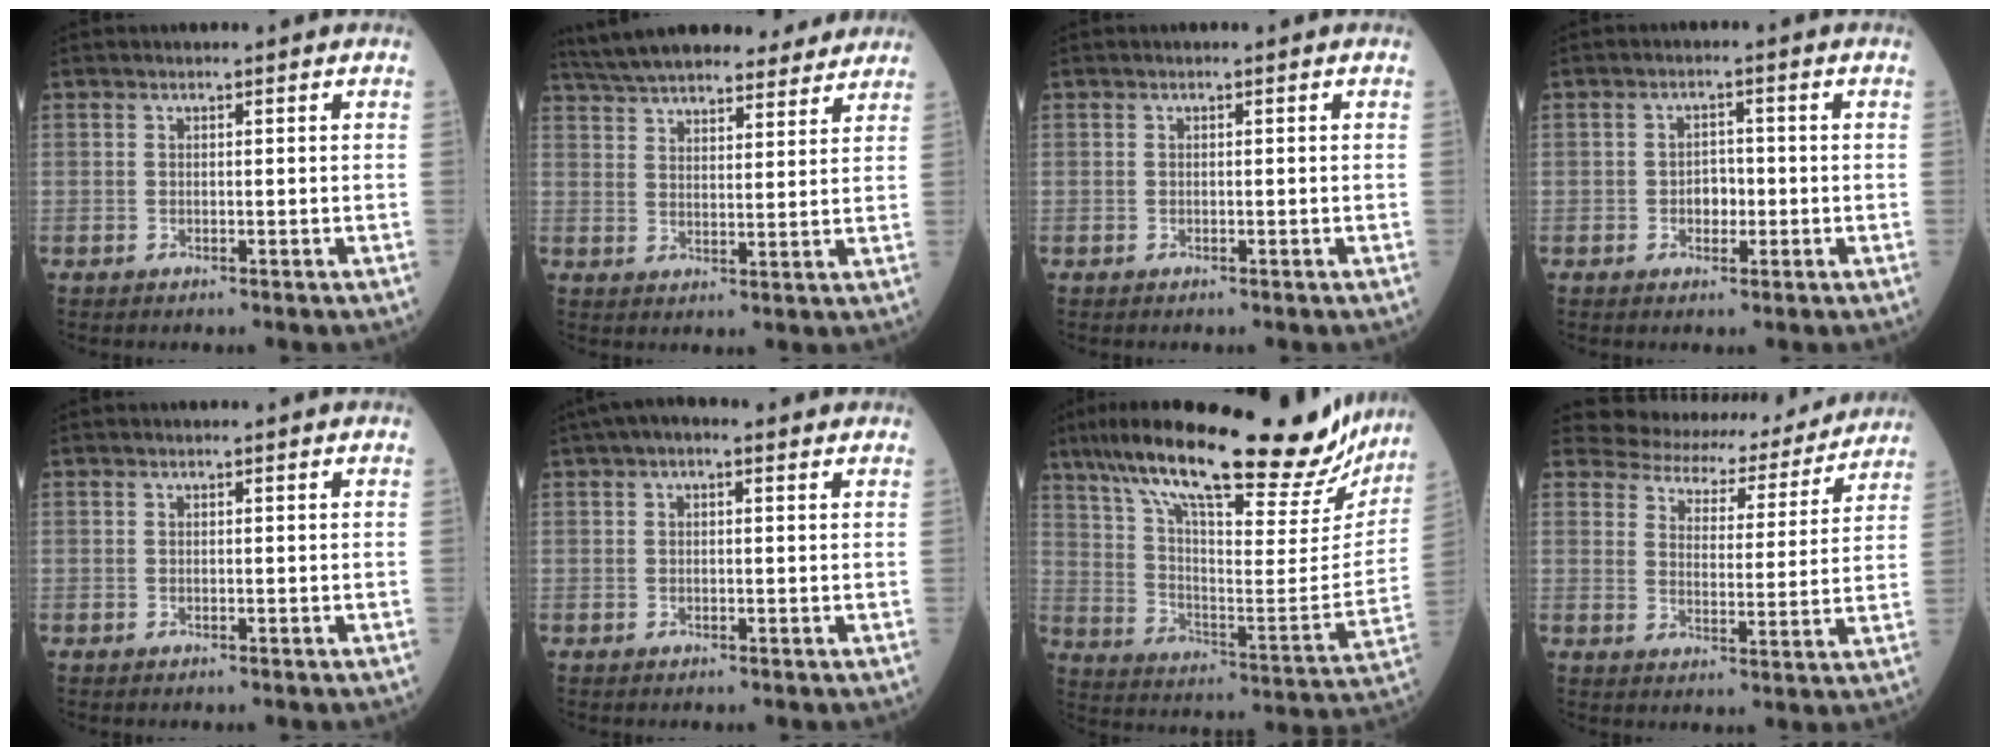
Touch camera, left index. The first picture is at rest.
{"total": 23.2, "force": [20.5, 5.5, 9.5], "torque": [-0.173, 0.032, 0.290]}
{"total": 0.0}
{"total": 2.7, "force": [-0.6, 1.9, 1.9], "torque": [-0.027, 0.006, -0.010]}
{"total": 0.0}
{"total": 4.6, "force": [2.8, 1.7, 3.3], "torque": [-0.062, 0.034, 0.040]}
{"total": 31.0, "force": [24.7, 6.6, 17.6], "torque": [-0.290, -0.009, 0.347]}
{"total": 15.4, "force": [14.1, 5.3, 2.9], "torque": [-0.028, 0.000, 0.167]}